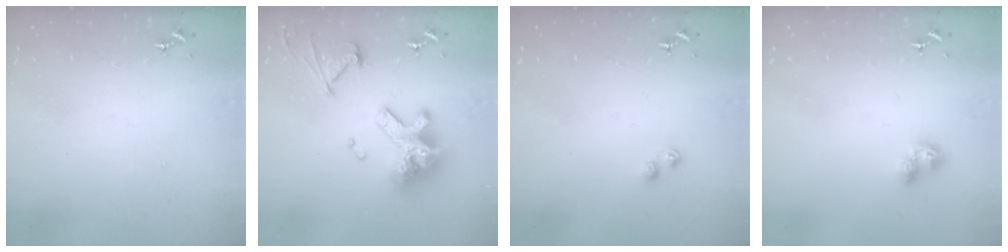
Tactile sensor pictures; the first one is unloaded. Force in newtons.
{"total": 18.5, "press": 18.3, "slide": 2.2}
{"total": 3.7, "press": 3.6, "slide": 0.4}
{"total": 7.0, "press": 7.0, "slide": 0.5}